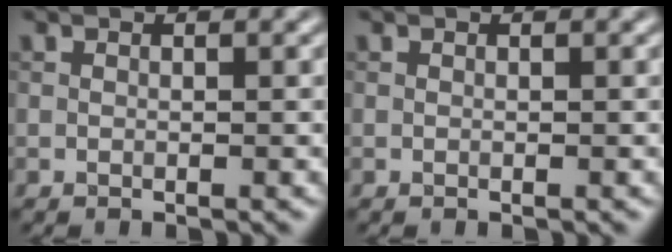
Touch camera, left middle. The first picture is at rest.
{"total": 0.0}